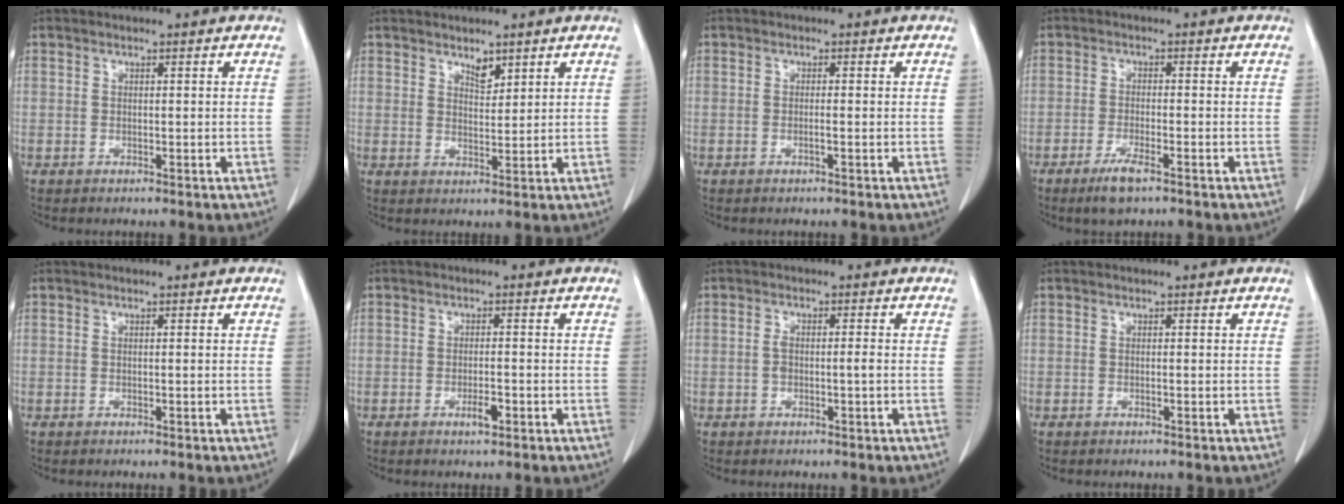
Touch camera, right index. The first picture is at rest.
{"total": 2.5, "force": [1.9, 0.9, 1.3], "torque": [-0.023, -0.007, 0.037]}
{"total": 0.7, "force": [-0.2, -0.1, 0.6], "torque": [-0.008, 0.003, -0.002]}
{"total": 4.1, "force": [-2.7, 0.6, 3.0], "torque": [-0.064, -0.008, -0.049]}
{"total": 0.0}
{"total": 2.6, "force": [-1.4, 0.4, 2.2], "torque": [-0.033, 0.001, -0.021]}
{"total": 2.1, "force": [-0.4, 0.5, 2.0], "torque": [-0.035, 0.006, -0.002]}
{"total": 0.0}